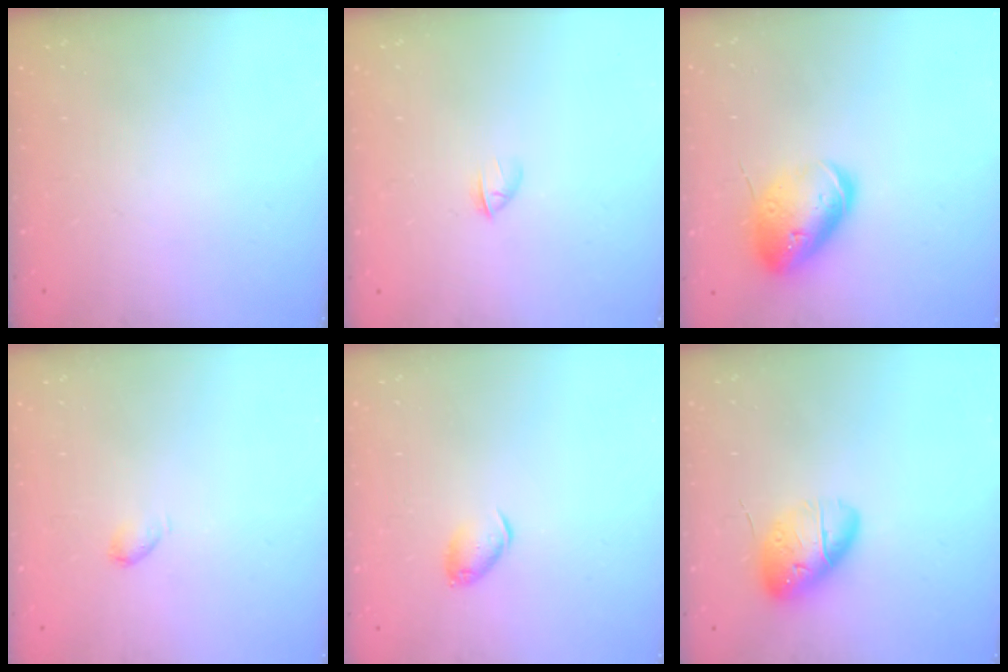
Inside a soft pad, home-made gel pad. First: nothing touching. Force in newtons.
{"total": 2.4, "press": 2.2, "slide": 0.8}
{"total": 15.5, "press": 15.3, "slide": 2.4}
{"total": 2.8, "press": 2.8, "slide": 0.5}
{"total": 6.6, "press": 6.5, "slide": 1.2}
{"total": 14.8, "press": 14.4, "slide": 3.4}